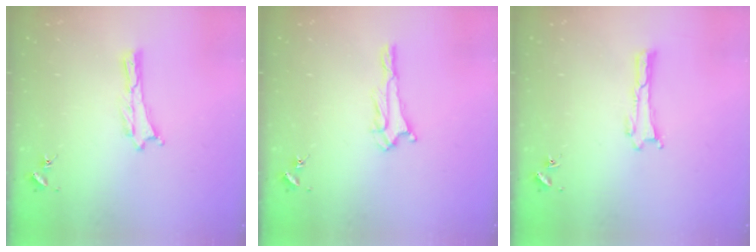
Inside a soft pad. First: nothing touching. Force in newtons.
{"total": 1.7, "press": 1.6, "slide": 0.2}
{"total": 0.0}